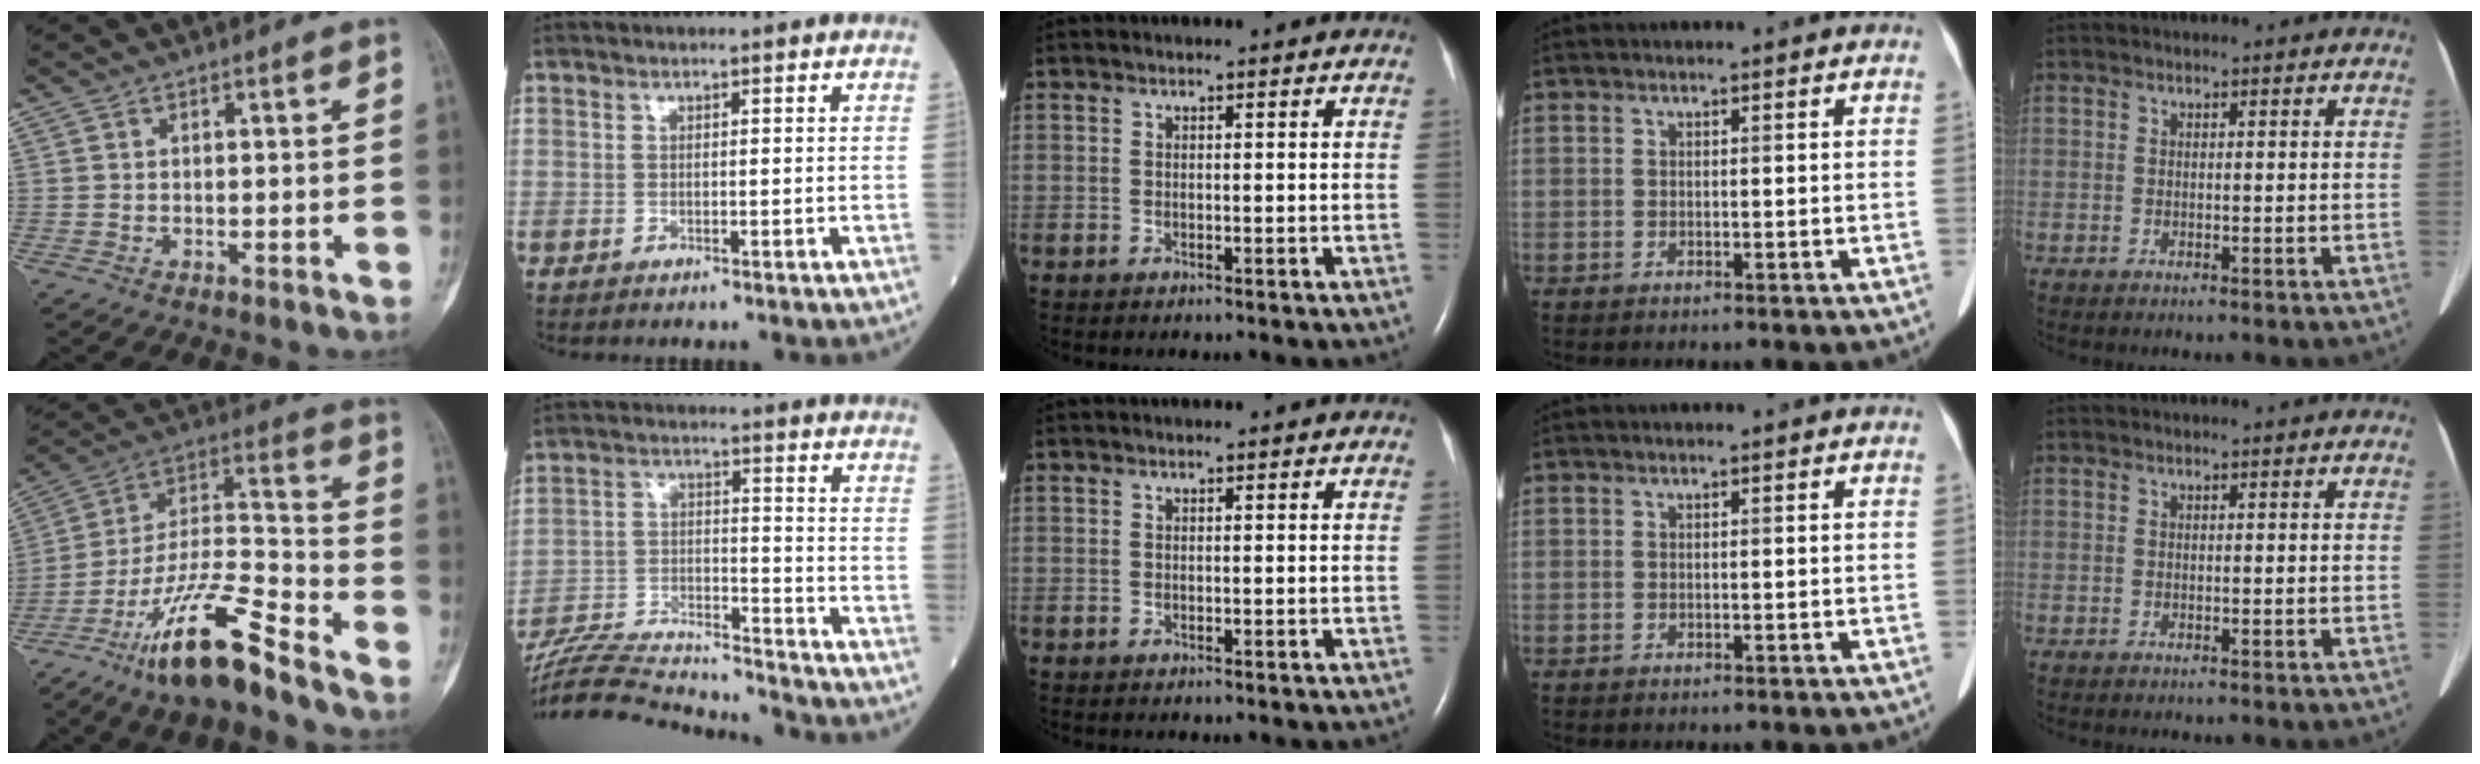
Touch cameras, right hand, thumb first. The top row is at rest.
{"thumb": {"total": 17.8, "force": [-12.6, 3.3, 12.2], "torque": [-0.230, 0.079, -0.228]}, "index": {"total": 20.0, "force": [-19.2, 1.5, 5.4], "torque": [-0.127, -0.004, -0.308]}}